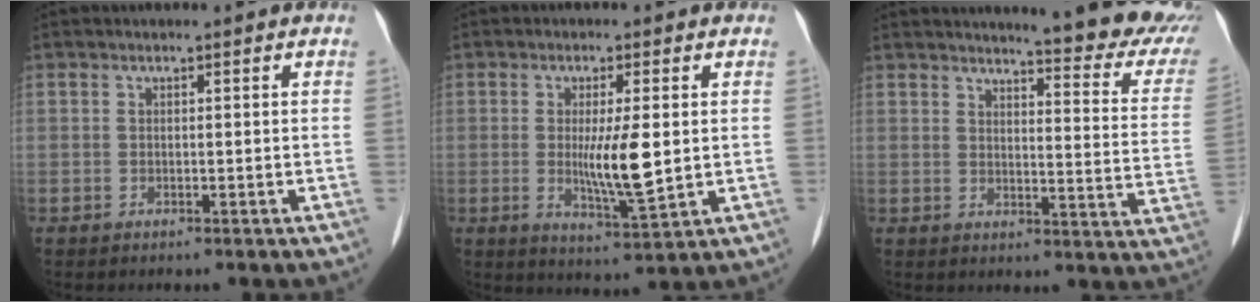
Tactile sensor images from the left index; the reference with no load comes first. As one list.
[{"total": 7.0, "force": [0.2, 1.1, 6.9], "torque": [-0.125, -0.016, 0.007]}, {"total": 18.0, "force": [16.2, 1.9, 7.7], "torque": [-0.083, -0.083, 0.170]}]